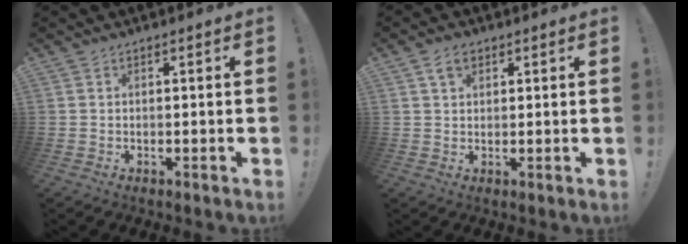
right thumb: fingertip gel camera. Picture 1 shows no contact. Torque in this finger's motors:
{"motor_torque": [0.10, 0.03, -0.12, 0.10, -0.03]}